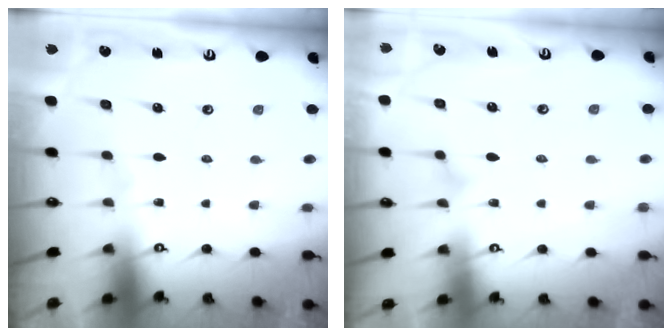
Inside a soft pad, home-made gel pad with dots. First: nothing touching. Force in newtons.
{"total": 4.0, "press": 4.0, "slide": 0.2}